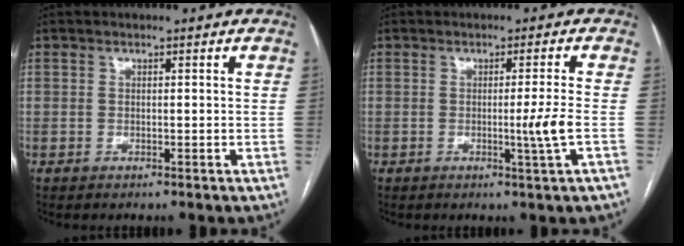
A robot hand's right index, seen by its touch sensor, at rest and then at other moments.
{"total": 5.4, "force": [-1.5, -1.9, 4.8], "torque": [-0.071, -0.008, -0.024]}